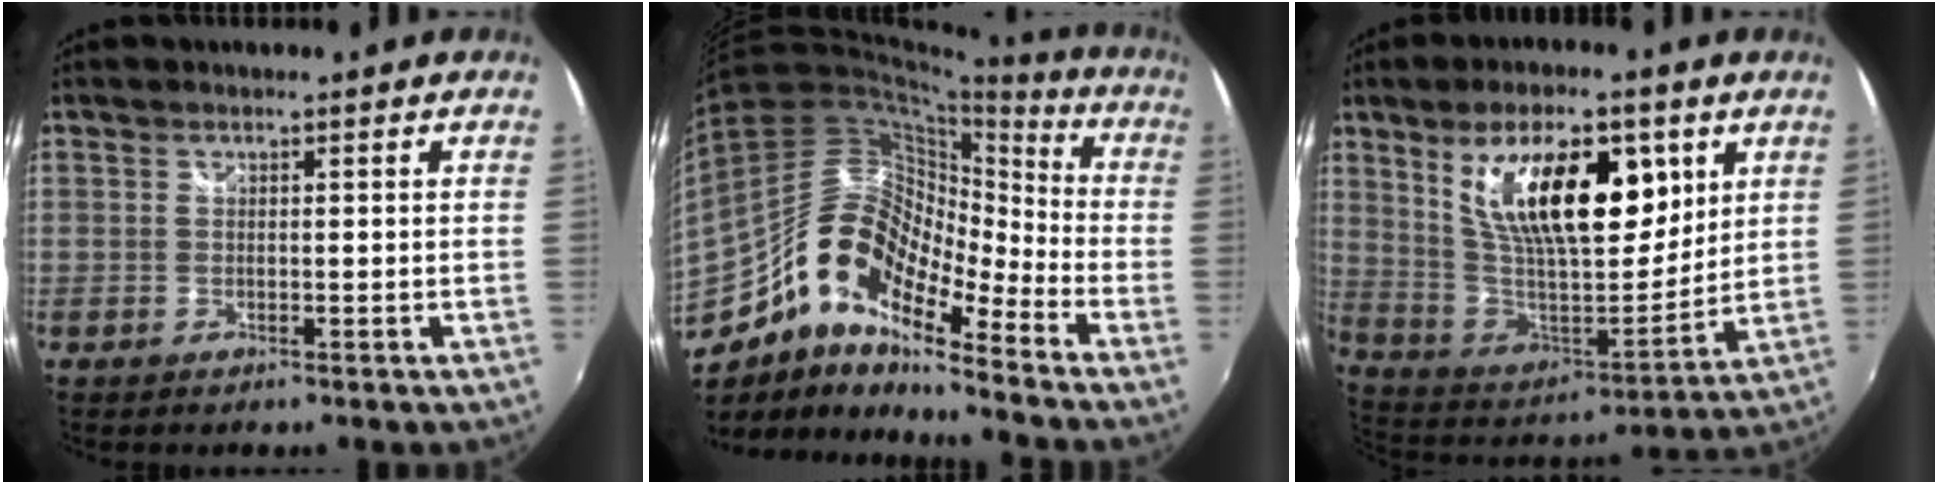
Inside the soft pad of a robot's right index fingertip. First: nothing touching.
{"total": 17.4, "force": [-10.3, 7.1, 12.0], "torque": [-0.203, -0.001, -0.209]}
{"total": 22.1, "force": [8.7, 9.5, 18.0], "torque": [-0.311, 0.003, 0.164]}